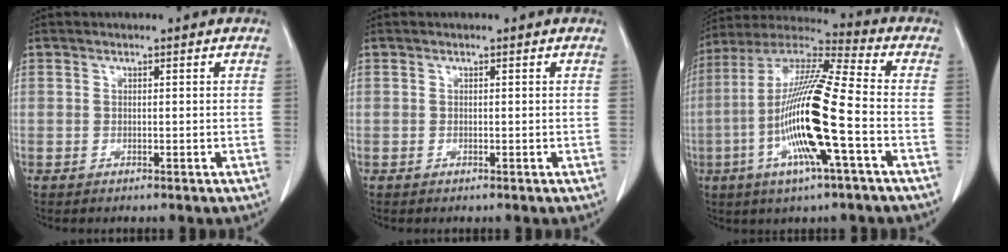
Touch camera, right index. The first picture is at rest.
{"total": 0.0}
{"total": 17.5, "force": [-4.4, 0.6, 16.9], "torque": [-0.339, -0.007, -0.091]}